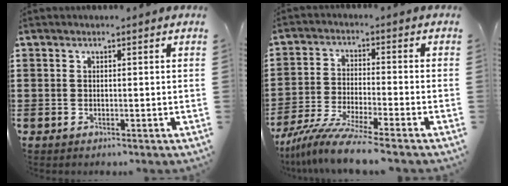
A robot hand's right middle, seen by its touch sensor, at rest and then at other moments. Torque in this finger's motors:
{"motor_torque": [1.20, -0.24, 0.68, 0.21]}